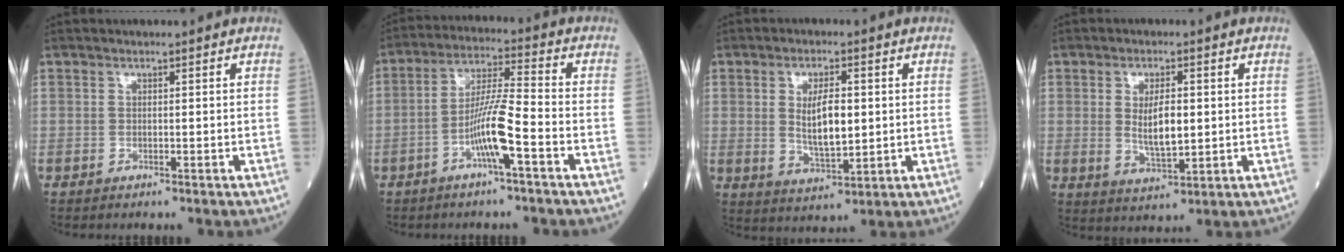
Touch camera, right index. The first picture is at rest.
{"total": 8.4, "force": [-3.5, 0.0, 7.6], "torque": [-0.150, 0.009, -0.067]}
{"total": 7.2, "force": [0.8, 2.5, 6.7], "torque": [-0.126, -0.004, 0.020]}
{"total": 6.1, "force": [0.5, 2.0, 5.8], "torque": [-0.107, -0.006, 0.015]}